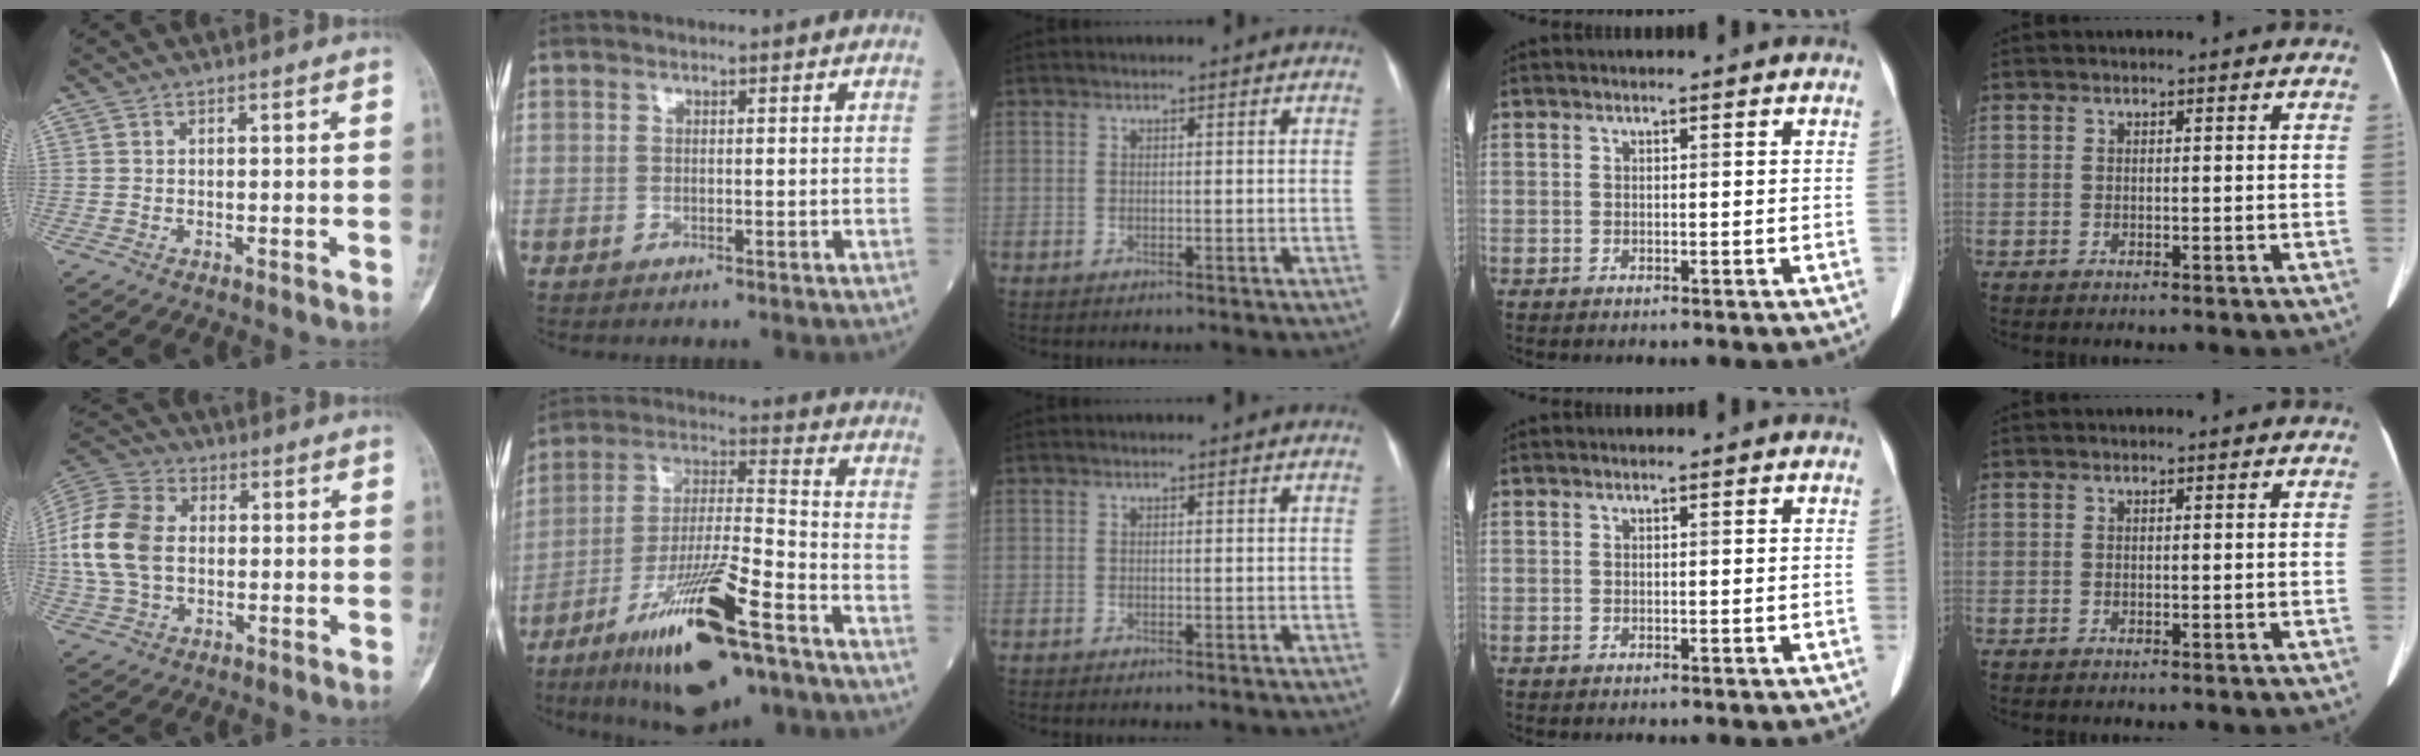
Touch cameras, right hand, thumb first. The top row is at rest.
{"thumb": {"total": 13.9, "force": [0.5, 9.7, 9.9], "torque": [-0.197, 0.020, 0.004]}, "index": {"total": 18.4, "force": [-10.7, 3.0, 14.7], "torque": [-0.274, -0.029, -0.186]}}